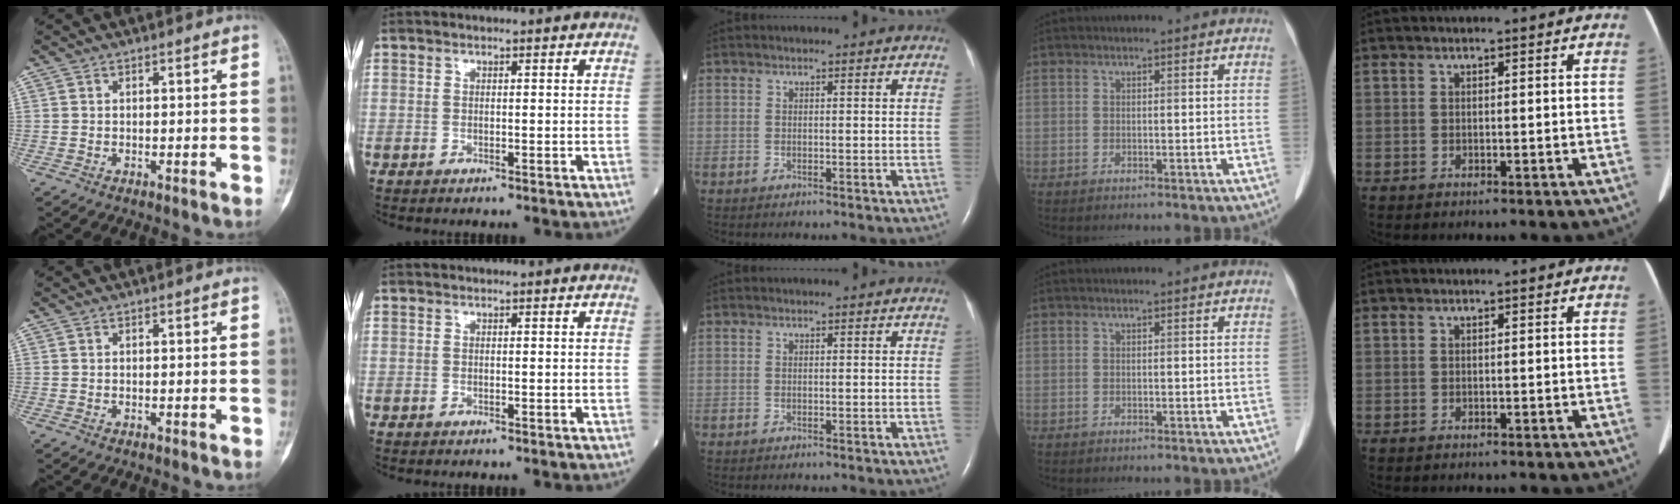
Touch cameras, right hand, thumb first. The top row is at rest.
{}